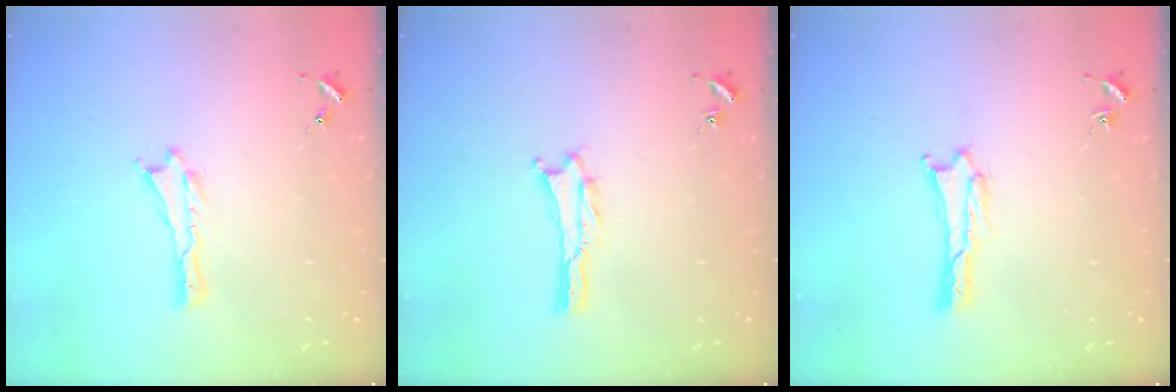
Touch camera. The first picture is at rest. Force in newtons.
{"total": 0.0}
{"total": 1.7, "press": 1.7, "slide": 0.1}